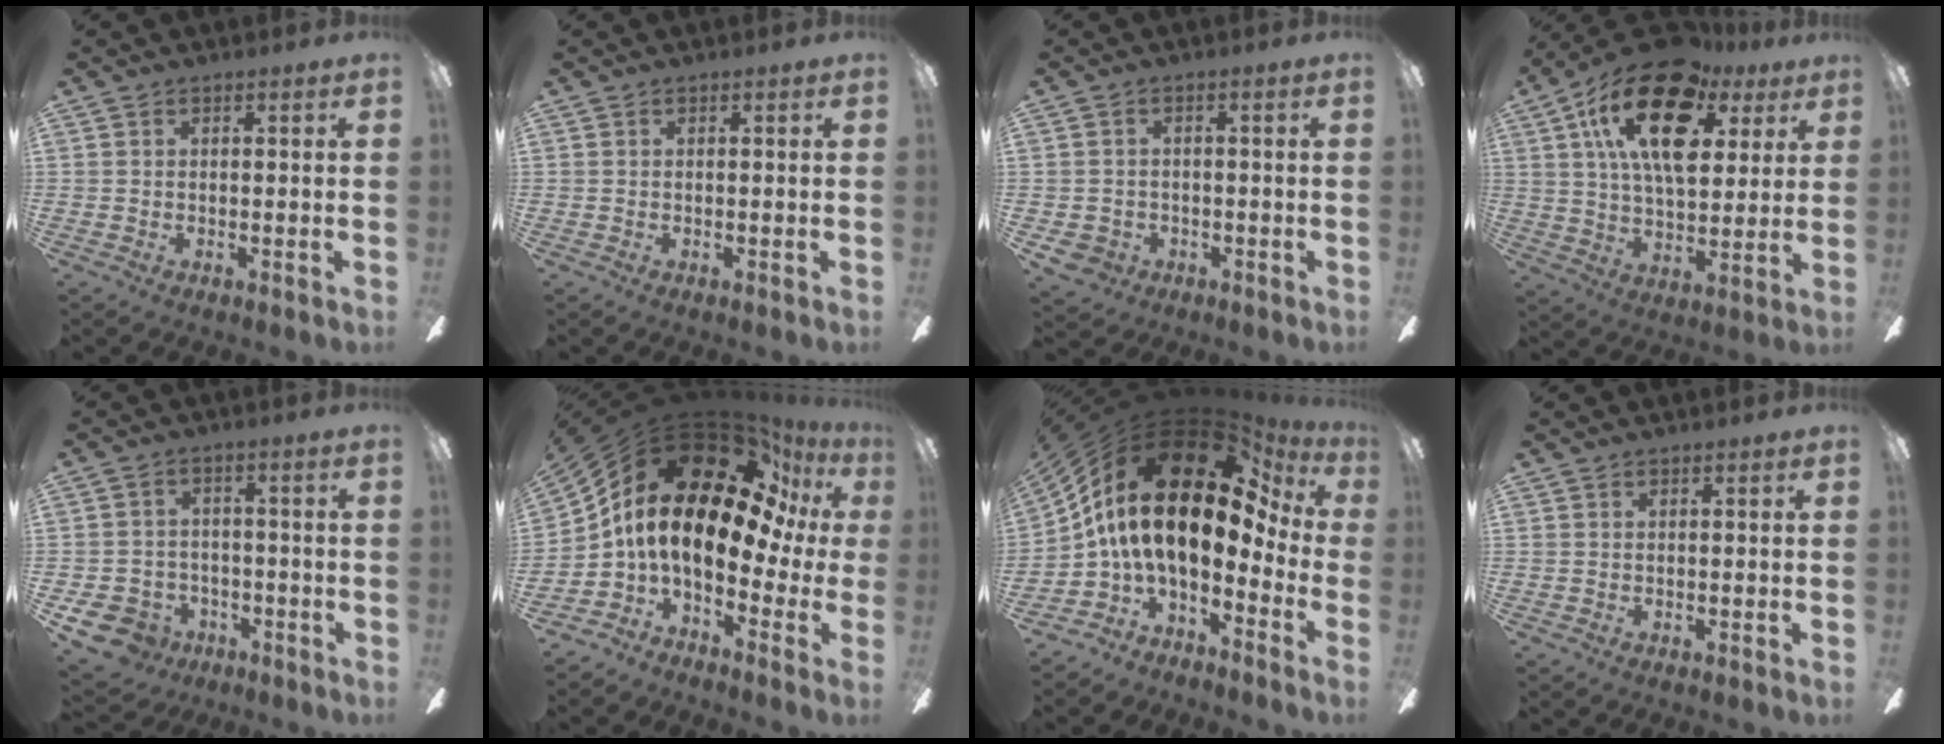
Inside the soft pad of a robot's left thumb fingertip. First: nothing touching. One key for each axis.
{"total": 0.0}
{"total": 4.1, "fx": -1.8, "fy": 3.5, "fz": 1.2, "tx": -0.043, "ty": 0.009, "tz": -0.036}
{"total": 22.0, "fx": 10.4, "fy": 11.3, "fz": 15.8, "tx": -0.282, "ty": -0.029, "tz": 0.176}
{"total": 9.1, "fx": -5.0, "fy": 7.0, "fz": 2.9, "tx": -0.088, "ty": 0.033, "tz": -0.091}
{"total": 22.0, "fx": 6.7, "fy": 11.0, "fz": 17.9, "tx": -0.358, "ty": -0.057, "tz": 0.109}
{"total": 21.3, "fx": 6.9, "fy": 9.9, "fz": 17.6, "tx": -0.370, "ty": -0.057, "tz": 0.111}
{"total": 0.0}